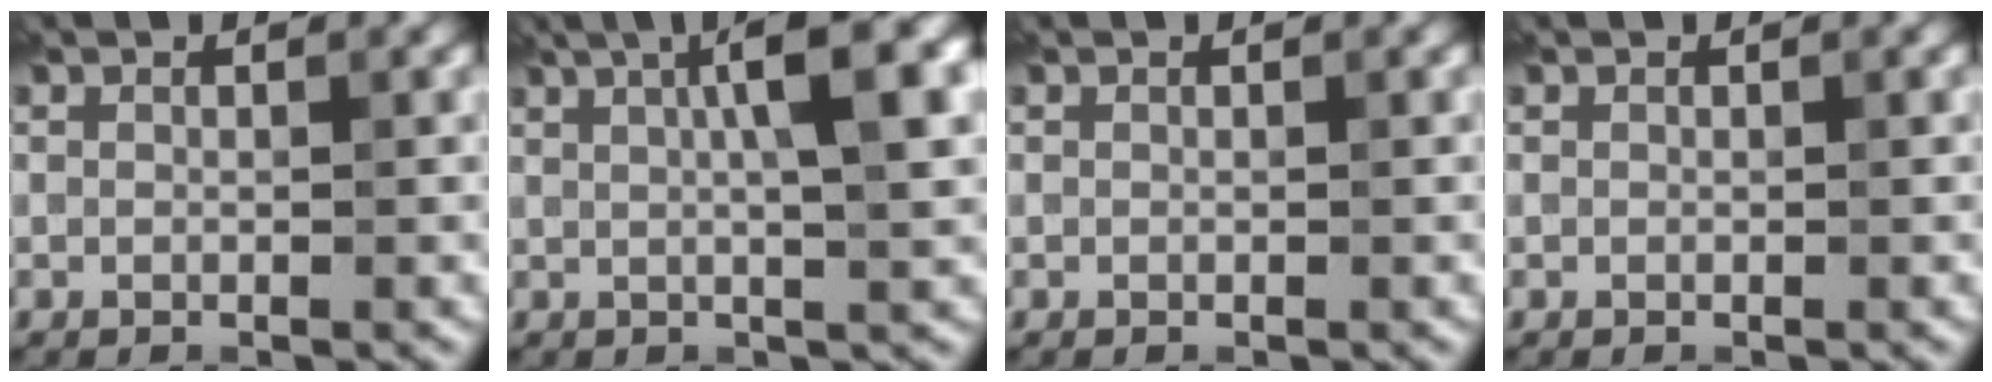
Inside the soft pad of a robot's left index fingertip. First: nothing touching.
{"total": 8.0, "force": [2.4, 1.8, 7.5], "torque": [-0.094, 0.018, 0.032]}
{"total": 0.0}
{"total": 0.0}